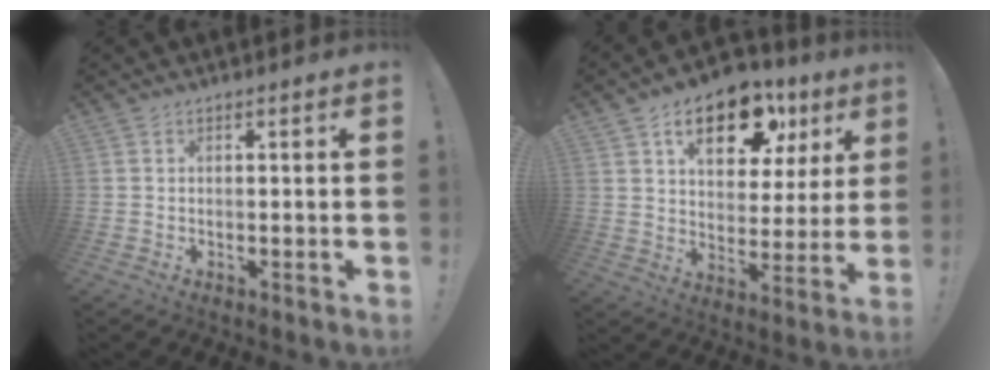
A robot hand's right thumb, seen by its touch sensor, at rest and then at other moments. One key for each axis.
{"total": 17.0, "fx": 9.4, "fy": 9.2, "fz": 10.9, "tx": -0.156, "ty": -0.042, "tz": 0.158}